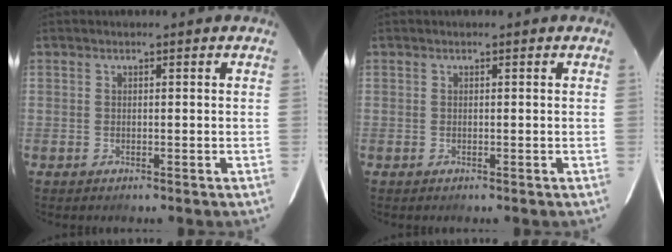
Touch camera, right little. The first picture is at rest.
{"total": 0.0}